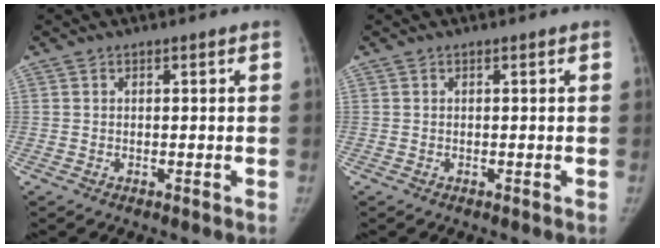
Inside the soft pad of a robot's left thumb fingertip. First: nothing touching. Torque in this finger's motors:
{"motor_torque": [0.03, 0.04, 0.22, -0.27, 0.01]}